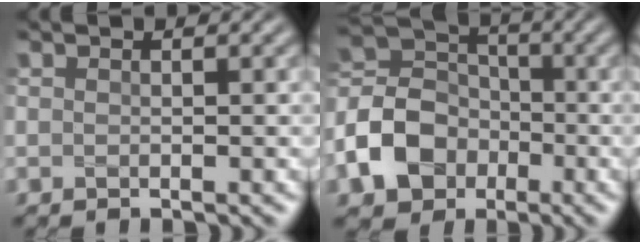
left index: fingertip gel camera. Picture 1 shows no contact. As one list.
[{"total": 7.5, "force": [-3.0, 5.8, 3.7], "torque": [-0.083, 0.003, -0.071]}]